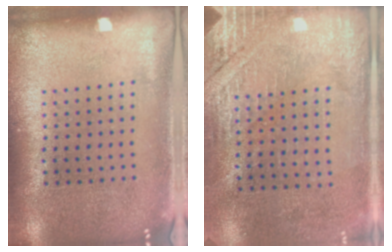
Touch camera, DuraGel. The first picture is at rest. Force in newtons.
{"total": 2.8, "press": 2.5, "slide": 1.2}